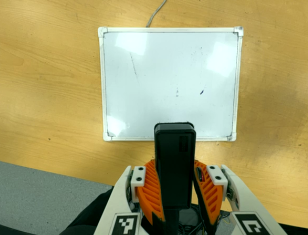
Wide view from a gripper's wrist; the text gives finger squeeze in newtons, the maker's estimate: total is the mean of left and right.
{"total": 8.3, "left": 7.2, "right": 9.3}